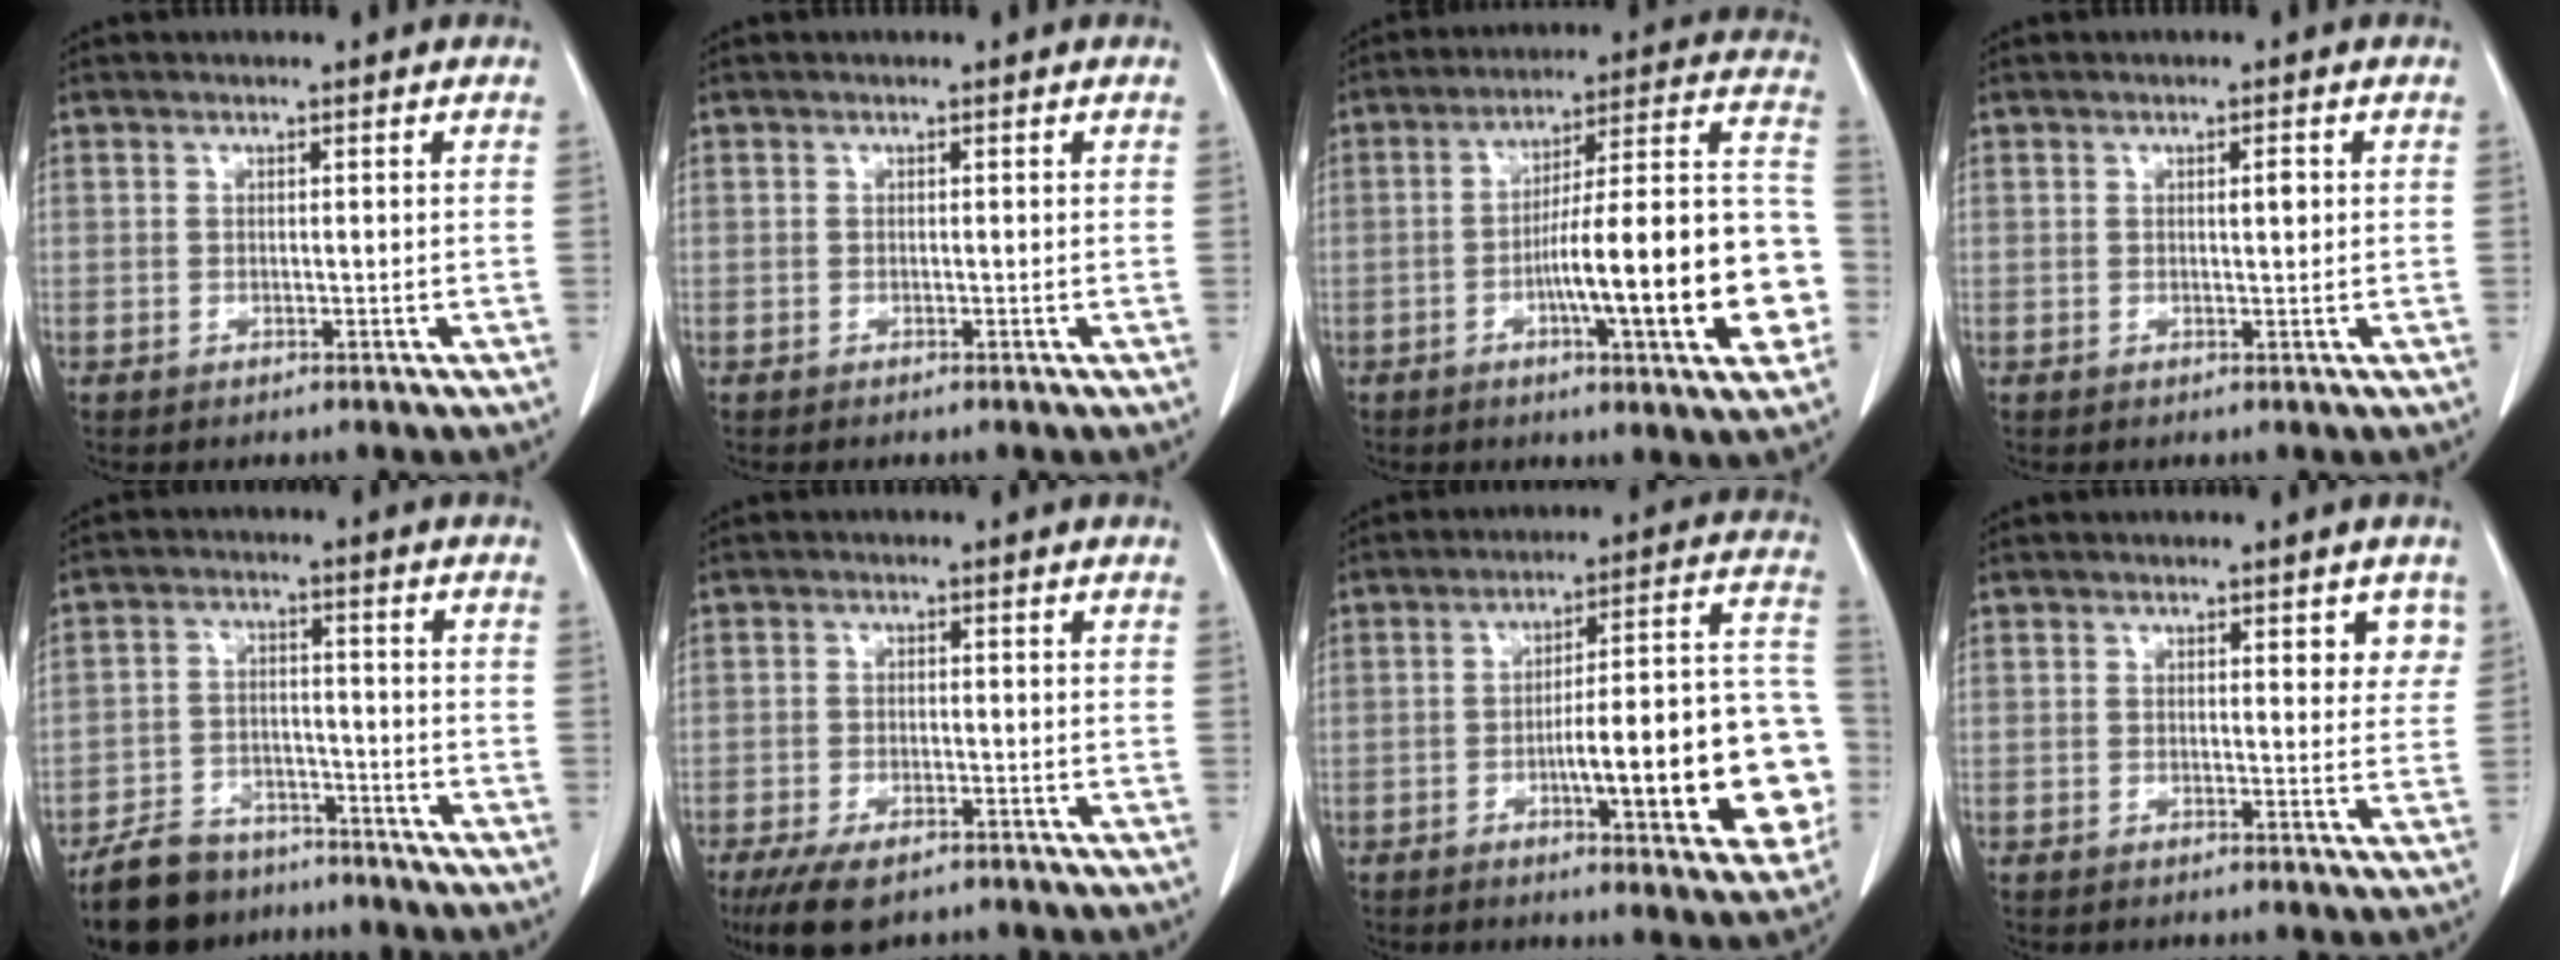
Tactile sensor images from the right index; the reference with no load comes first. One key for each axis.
{"total": 0.0}
{"total": 20.5, "fx": -5.2, "fy": 2.0, "fz": 19.8, "tx": -0.228, "ty": 0.026, "tz": -0.070}
{"total": 1.5, "fx": 0.4, "fy": 0.4, "fz": 1.4, "tx": -0.023, "ty": 0.001, "tz": 0.006}
{"total": 10.7, "fx": -8.9, "fy": 5.2, "fz": 2.8, "tx": -0.050, "ty": 0.005, "tz": -0.147}
{"total": 5.4, "fx": -3.6, "fy": 2.3, "fz": 3.3, "tx": -0.060, "ty": -0.010, "tz": -0.056}
{"total": 19.0, "fx": -4.6, "fy": 3.5, "fz": 18.1, "tx": -0.181, "ty": 0.034, "tz": -0.052}
{"total": 3.5, "fx": 1.7, "fy": 1.5, "fz": 2.7, "tx": -0.021, "ty": -0.003, "tz": 0.015}